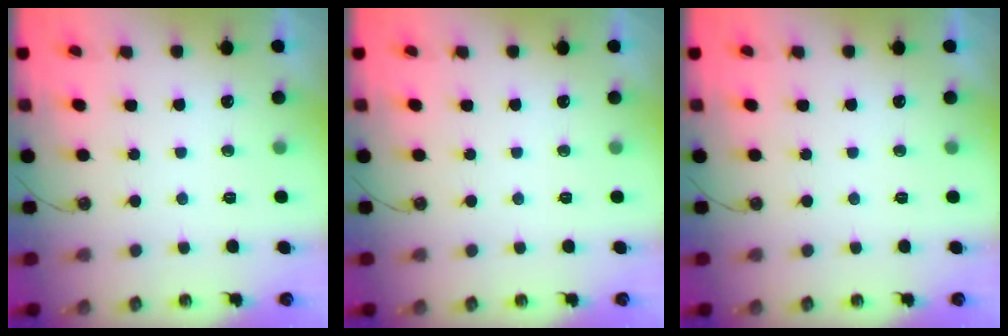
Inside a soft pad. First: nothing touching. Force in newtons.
{"total": 0.0}
{"total": 0.0}